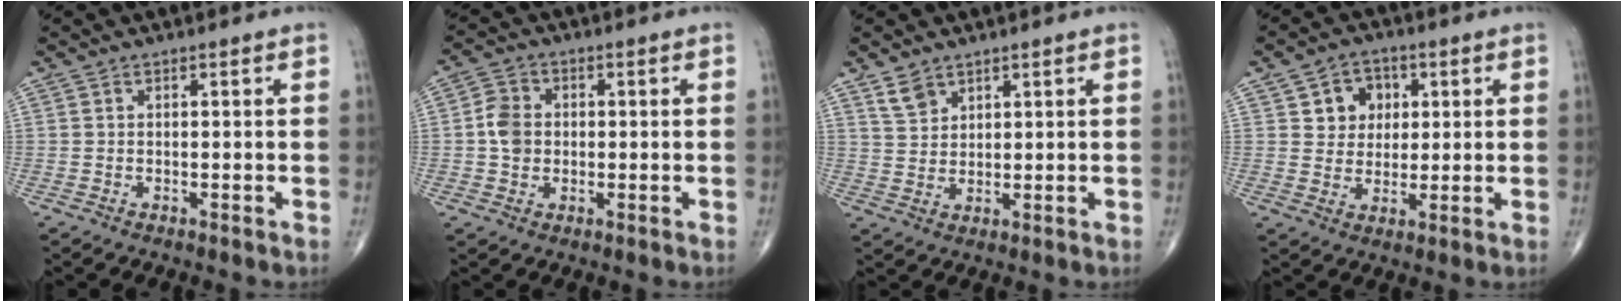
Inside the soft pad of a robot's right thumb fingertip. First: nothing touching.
{"total": 5.3, "force": [0.0, 4.4, 2.9], "torque": [-0.045, 0.007, -0.006]}
{"total": 3.8, "force": [2.8, 2.3, 1.2], "torque": [-0.011, -0.016, 0.060]}
{"total": 7.1, "force": [2.2, 6.0, 3.0], "torque": [-0.009, -0.004, 0.034]}